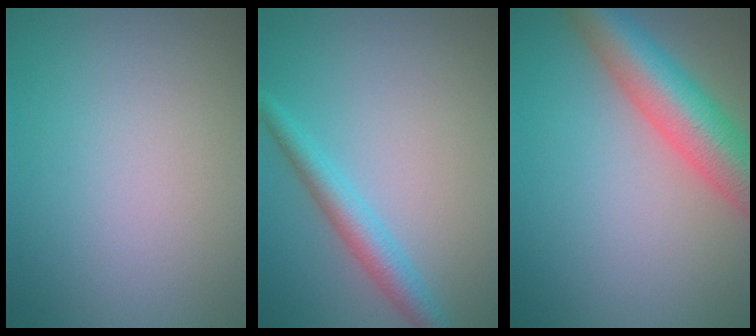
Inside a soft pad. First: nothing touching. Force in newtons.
{"total": 2.9, "press": 2.9, "slide": 0.1}
{"total": 7.9, "press": 7.9, "slide": 0.4}